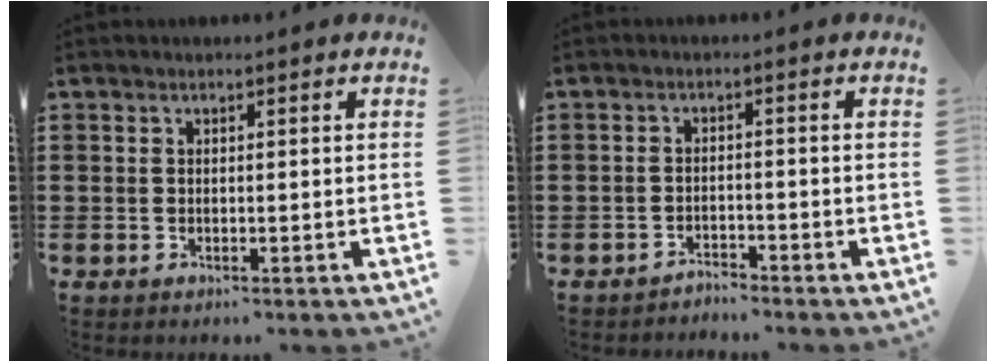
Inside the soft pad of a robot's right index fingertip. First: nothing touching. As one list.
[{"total": 2.0, "force": [-2.0, 0.0, -0.2], "torque": [-0.004, 0.002, -0.043]}]